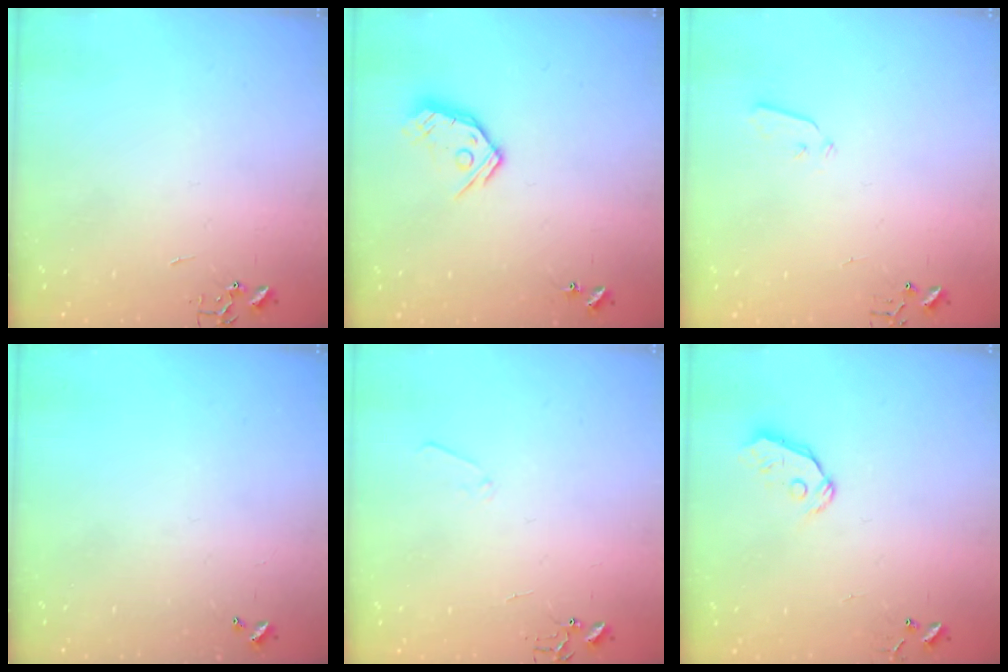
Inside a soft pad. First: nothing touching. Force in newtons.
{"total": 9.9, "press": 9.9, "slide": 0.8}
{"total": 3.5, "press": 3.4, "slide": 0.6}
{"total": 0.0}
{"total": 4.8, "press": 4.7, "slide": 0.7}
{"total": 6.1, "press": 6.1, "slide": 0.6}